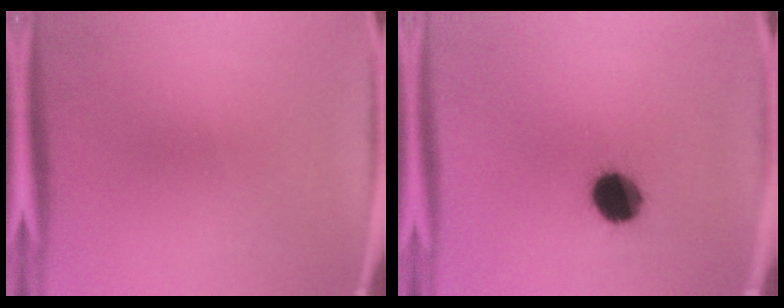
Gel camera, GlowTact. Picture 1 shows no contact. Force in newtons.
{"total": 10.8}